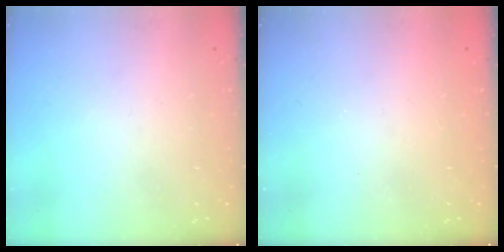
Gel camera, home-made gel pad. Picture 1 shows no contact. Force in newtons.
{"total": 1.0, "press": 0.9, "slide": 0.1}